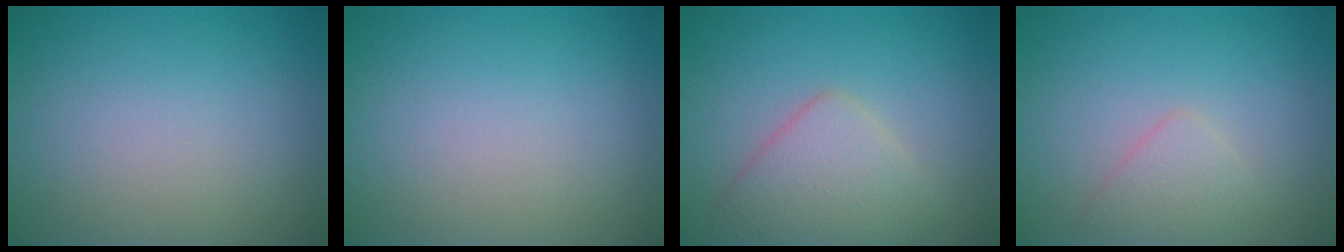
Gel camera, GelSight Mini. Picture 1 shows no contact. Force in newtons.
{"total": 0.0}
{"total": 3.8, "press": 3.8, "slide": 0.1}
{"total": 1.7, "press": 1.7, "slide": 0.0}